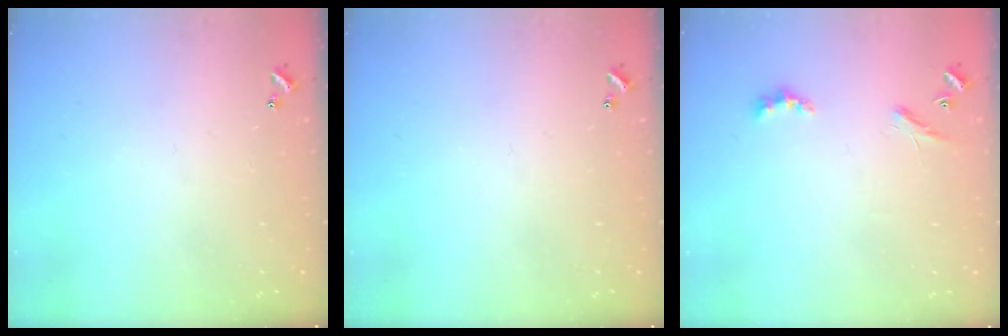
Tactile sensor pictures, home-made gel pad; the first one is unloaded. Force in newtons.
{"total": 0.0}
{"total": 3.1, "press": 3.1, "slide": 0.6}